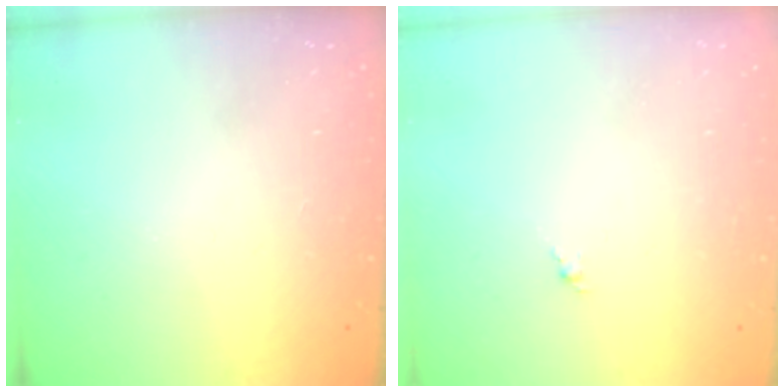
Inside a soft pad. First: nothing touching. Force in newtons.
{"total": 1.4, "press": 1.2, "slide": 0.6}